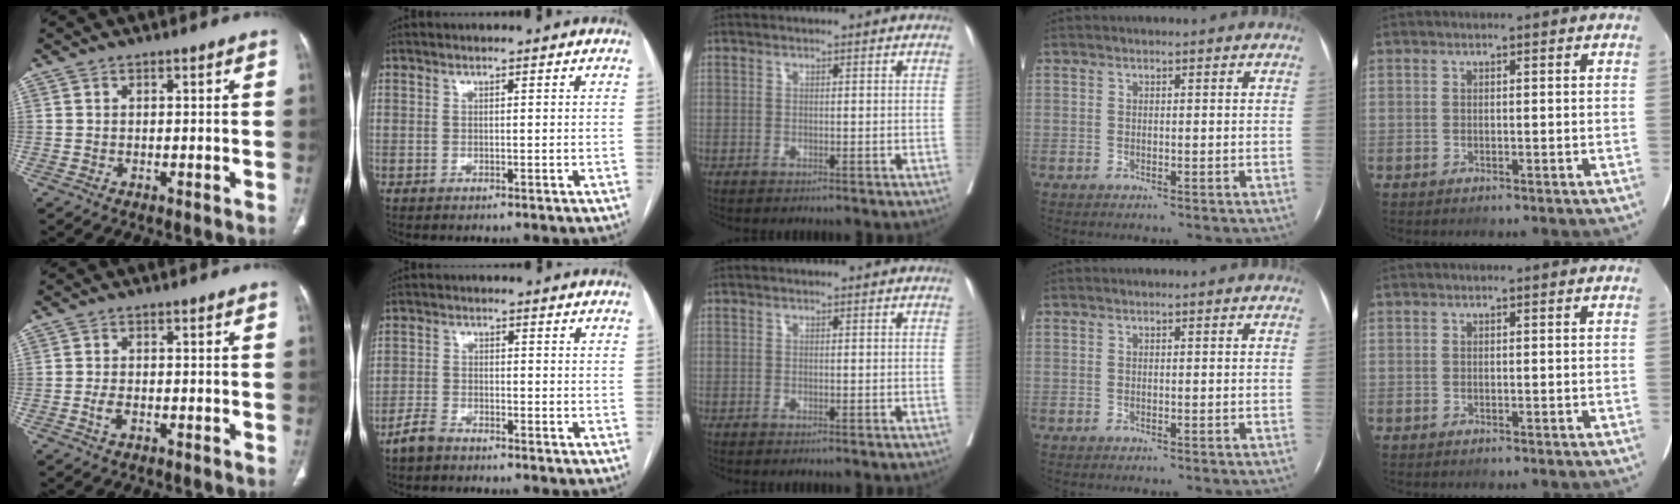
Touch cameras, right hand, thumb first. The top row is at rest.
{"thumb": {"total": 2.1, "force": [-0.8, 1.1, 1.6], "torque": [-0.038, 0.005, -0.015]}, "index": {"total": 3.3, "force": [-2.9, 1.1, 1.2], "torque": [-0.030, 0.001, -0.054]}}